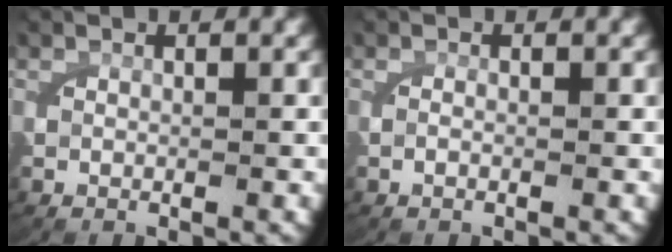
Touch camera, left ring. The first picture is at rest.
{"total": 0.6, "force": [-0.2, 0.1, 0.5], "torque": [-0.016, -0.004, -0.003]}